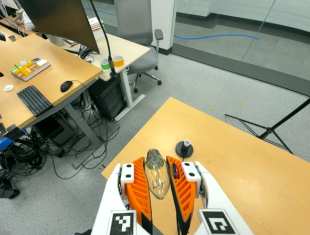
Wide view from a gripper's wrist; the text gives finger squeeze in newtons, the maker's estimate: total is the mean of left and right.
{"total": 22.4, "left": 25.0, "right": 19.7}